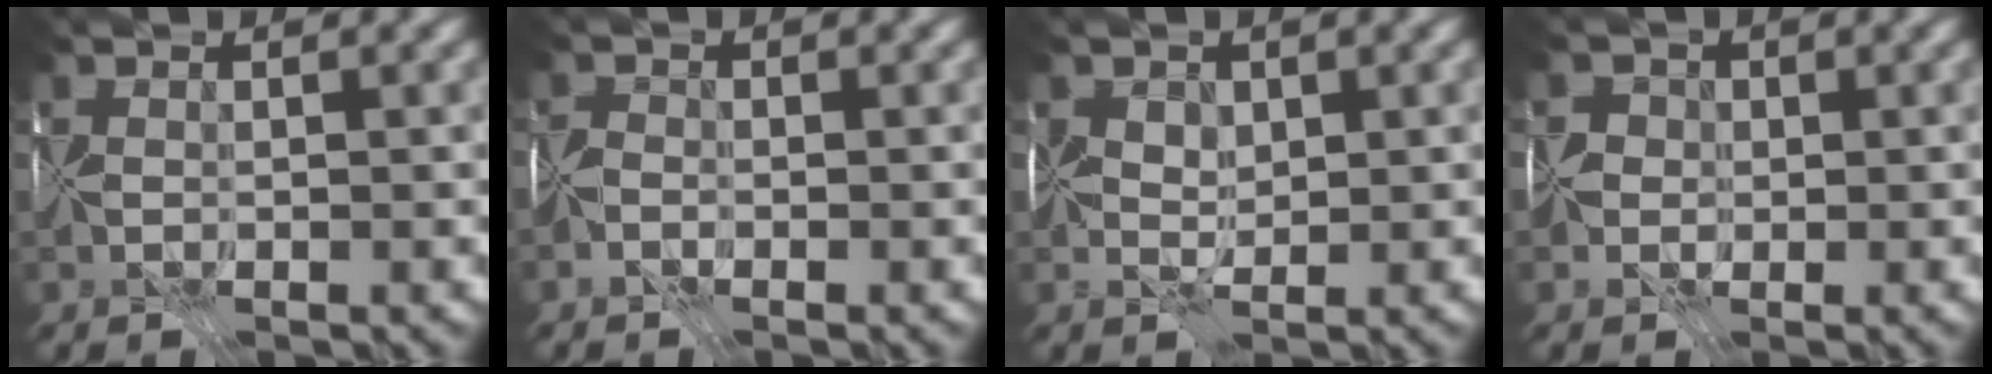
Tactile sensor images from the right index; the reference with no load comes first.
{"total": 0.9, "force": [-0.7, 0.5, 0.2], "torque": [-0.005, 0.007, -0.025]}
{"total": 1.9, "force": [0.8, 1.4, 1.1], "torque": [-0.022, 0.007, 0.009]}
{"total": 1.7, "force": [-0.1, 1.6, 0.3], "torque": [0.000, 0.008, -0.009]}